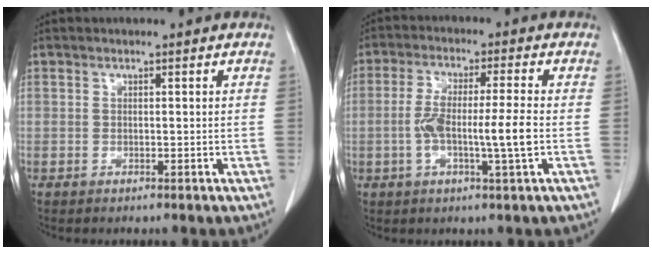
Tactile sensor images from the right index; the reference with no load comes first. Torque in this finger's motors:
{"motor_torque": [0.71, -0.22, 0.35, 0.12]}